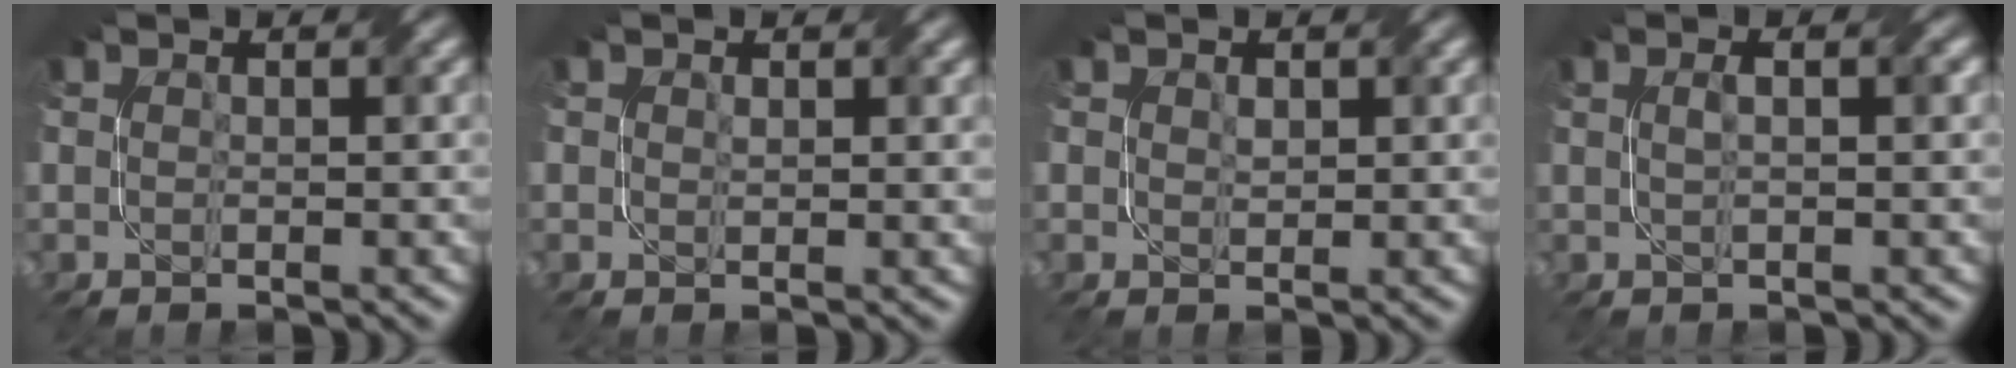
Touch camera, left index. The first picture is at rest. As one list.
[{"total": 1.2, "force": [0.5, 0.7, 0.8], "torque": [-0.009, -0.005, 0.013]}, {"total": 1.1, "force": [0.5, 0.8, 0.6], "torque": [-0.010, -0.005, 0.014]}, {"total": 1.9, "force": [0.5, 0.5, 1.8], "torque": [-0.029, 0.005, 0.004]}]